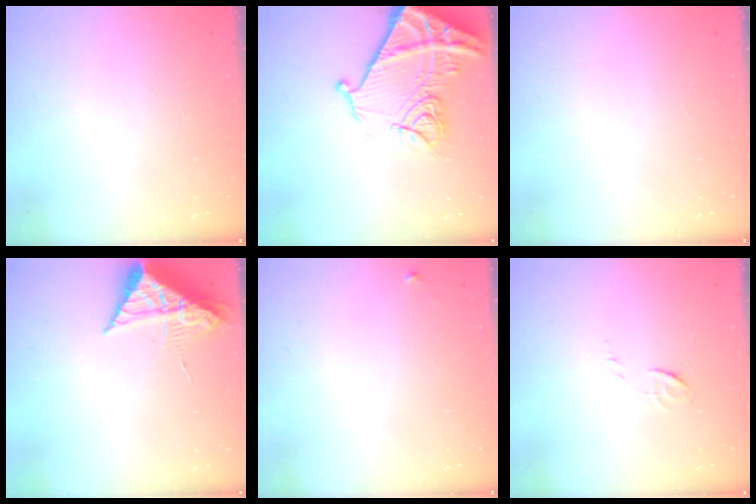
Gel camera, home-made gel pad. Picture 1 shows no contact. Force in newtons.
{"total": 18.1, "press": 18.0, "slide": 1.9}
{"total": 1.5, "press": 1.5, "slide": 0.1}
{"total": 9.8, "press": 9.8, "slide": 0.6}
{"total": 4.2, "press": 4.1, "slide": 0.7}
{"total": 5.0, "press": 4.9, "slide": 1.2}